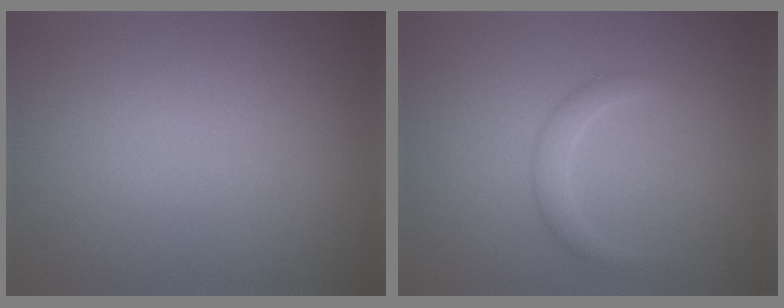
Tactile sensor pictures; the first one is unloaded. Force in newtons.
{"total": 1.5, "press": 1.5, "slide": 0.1}